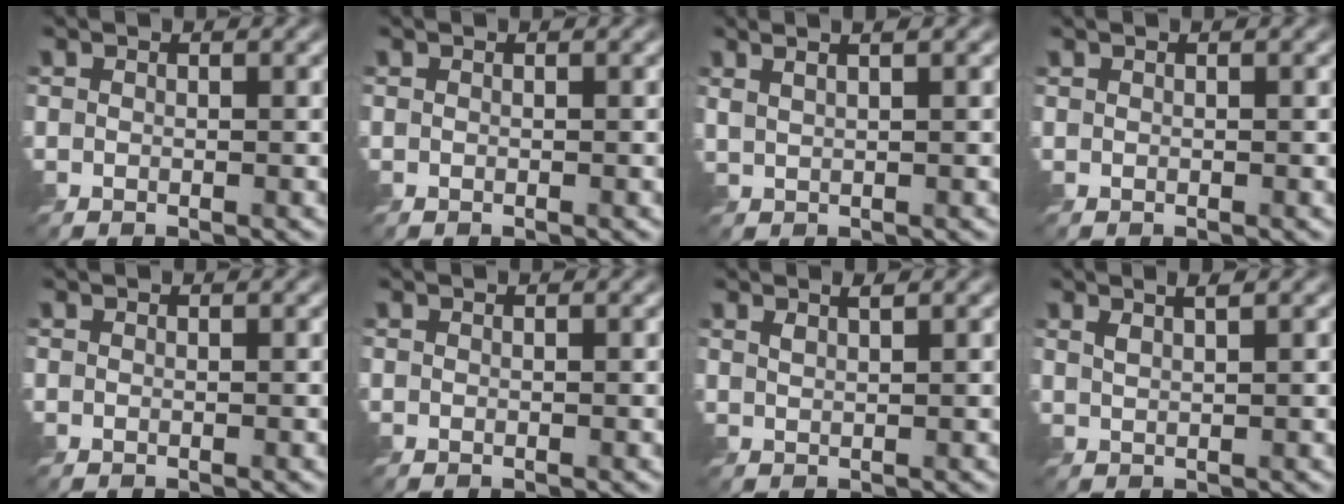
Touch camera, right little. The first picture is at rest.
{"total": 0.0}
{"total": 3.9, "force": [2.4, 1.6, 2.7], "torque": [-0.023, 0.018, 0.014]}
{"total": 0.0}
{"total": 0.0}
{"total": 0.0}
{"total": 1.2, "force": [0.8, 0.2, 0.8], "torque": [-0.015, 0.002, 0.013]}
{"total": 1.7, "force": [1.0, 0.4, 1.3], "torque": [-0.019, 0.002, 0.014]}